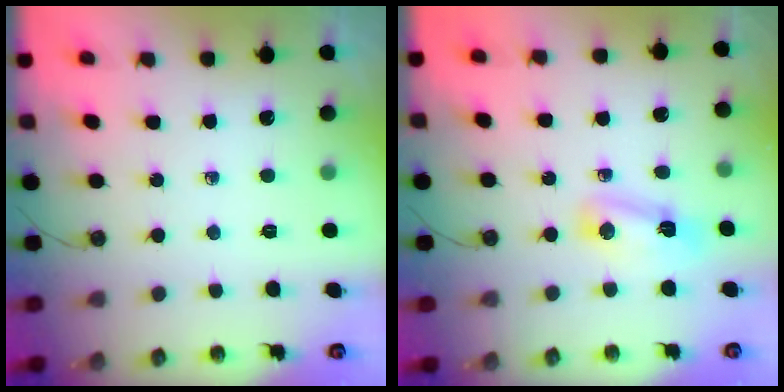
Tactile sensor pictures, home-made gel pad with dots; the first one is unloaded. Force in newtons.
{"total": 5.2, "press": 5.1, "slide": 0.7}